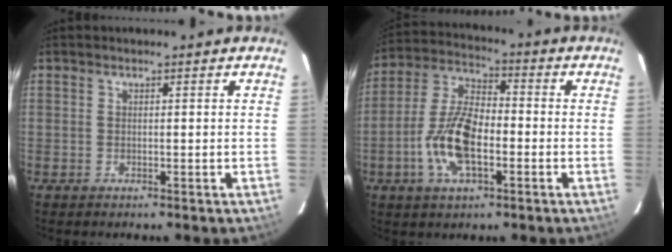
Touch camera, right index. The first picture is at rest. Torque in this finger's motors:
{"motor_torque": [0.22, -0.09, 0.25, 0.15]}